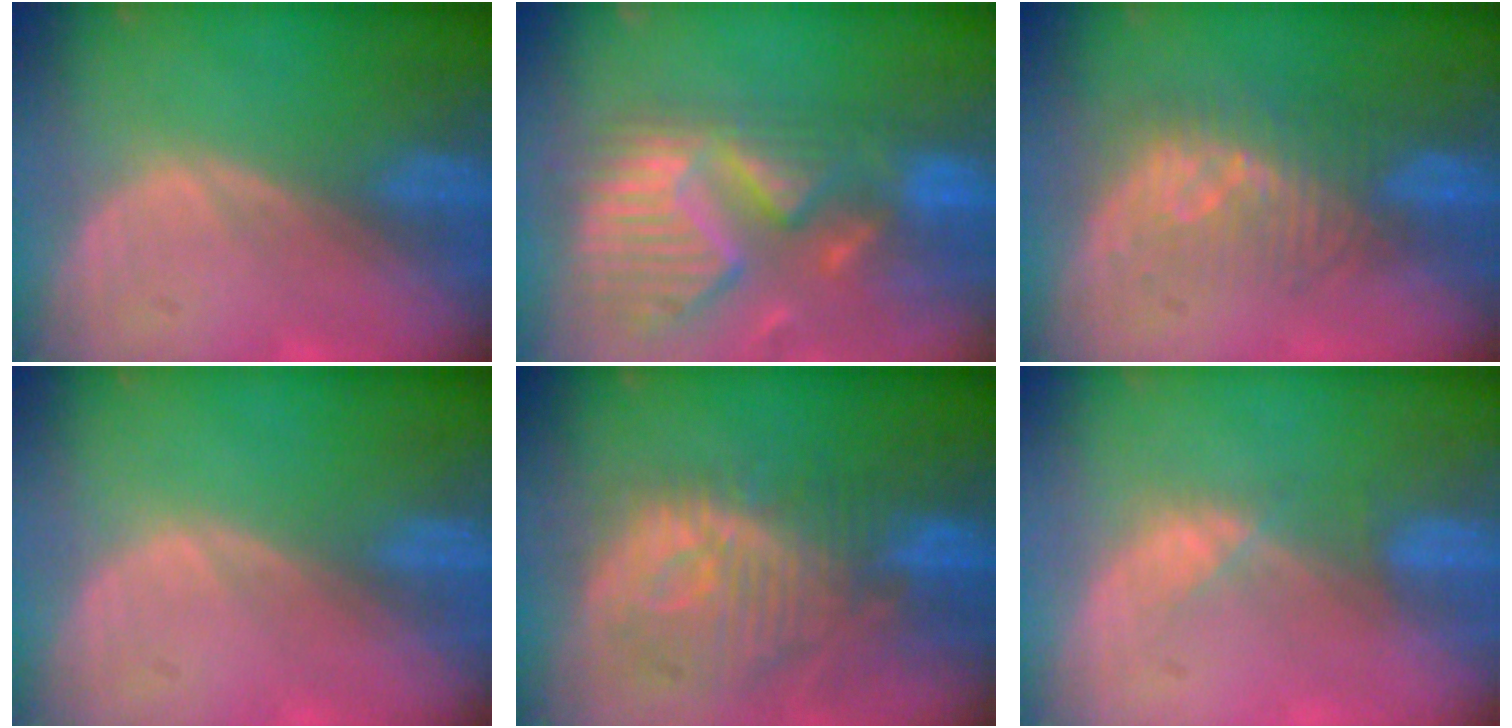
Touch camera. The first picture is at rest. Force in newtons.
{"total": 13.9, "press": 11.7, "slide": 7.5}
{"total": 8.0, "press": 7.5, "slide": 2.9}
{"total": 0.0}
{"total": 12.2, "press": 10.9, "slide": 5.4}
{"total": 2.3, "press": 2.2, "slide": 0.7}